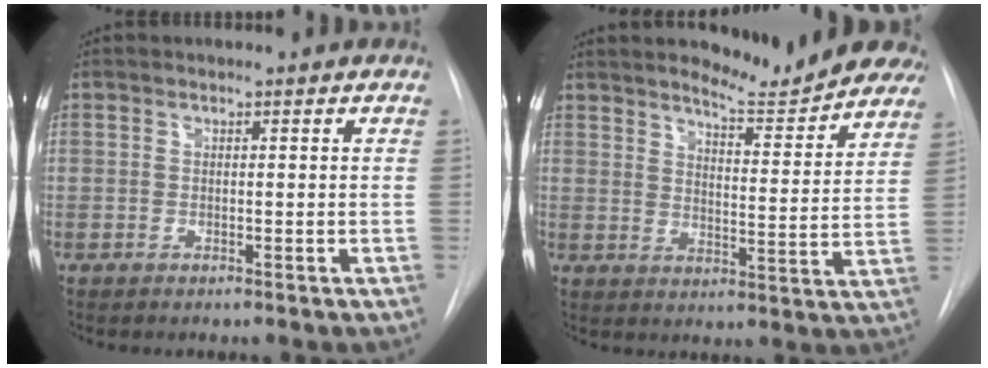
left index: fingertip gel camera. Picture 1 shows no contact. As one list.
[{"total": 11.5, "force": [10.9, 1.1, 3.5], "torque": [-0.041, -0.029, 0.137]}]